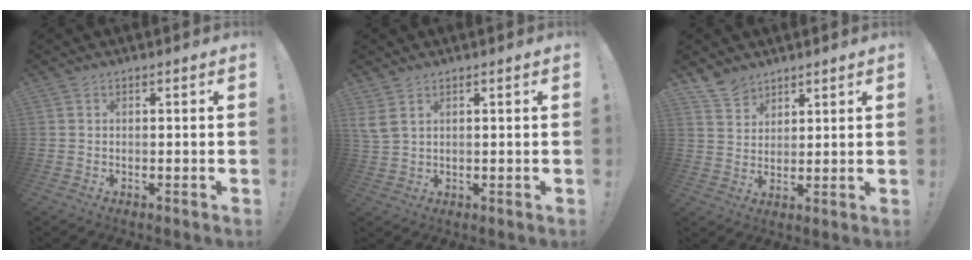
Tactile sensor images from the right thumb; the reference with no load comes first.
{"total": 4.0, "force": [2.3, 2.0, 2.6], "torque": [-0.052, -0.007, 0.042]}
{"total": 7.0, "force": [5.7, 3.9, 1.0], "torque": [-0.017, -0.040, 0.111]}